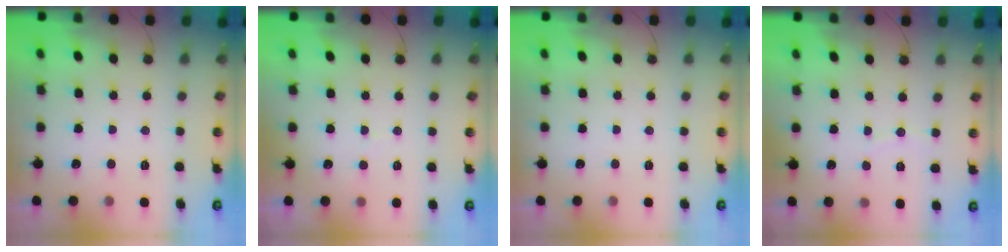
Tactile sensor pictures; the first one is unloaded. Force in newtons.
{"total": 4.6, "press": 4.6, "slide": 0.4}
{"total": 0.0}
{"total": 2.9, "press": 2.9, "slide": 0.3}